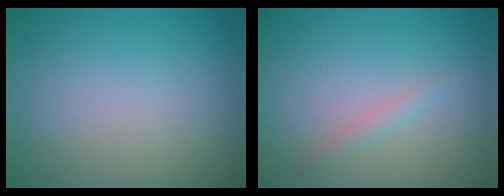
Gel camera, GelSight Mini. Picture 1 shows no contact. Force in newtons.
{"total": 1.0, "press": 1.0, "slide": 0.0}